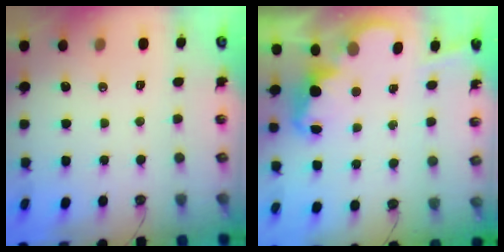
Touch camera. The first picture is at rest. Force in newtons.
{"total": 2.5, "press": 2.4, "slide": 0.6}